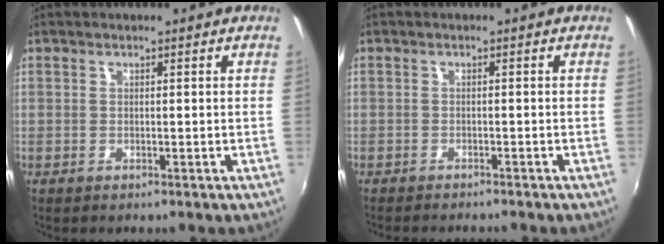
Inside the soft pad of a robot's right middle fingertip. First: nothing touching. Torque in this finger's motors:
{"motor_torque": [0.95, -1.18, 0.10, 0.05]}